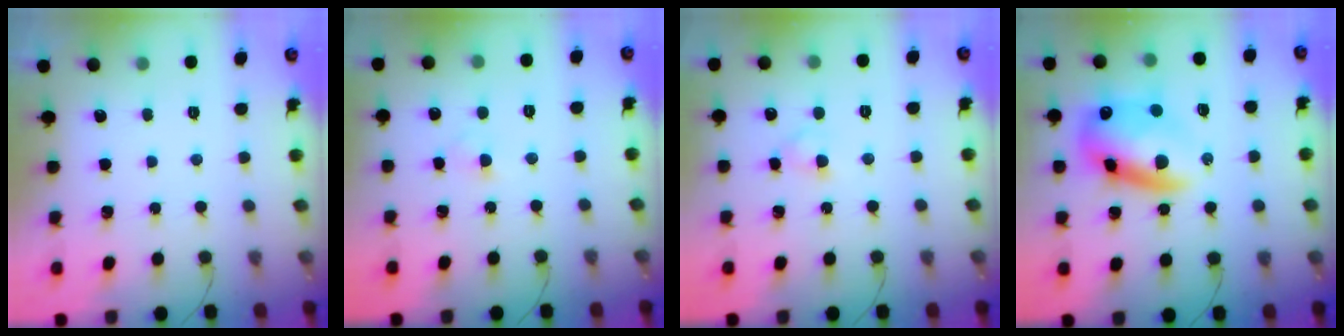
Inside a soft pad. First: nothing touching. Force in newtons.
{"total": 2.1, "press": 1.8, "slide": 0.9}
{"total": 2.7, "press": 2.5, "slide": 1.2}
{"total": 14.2, "press": 13.7, "slide": 3.6}